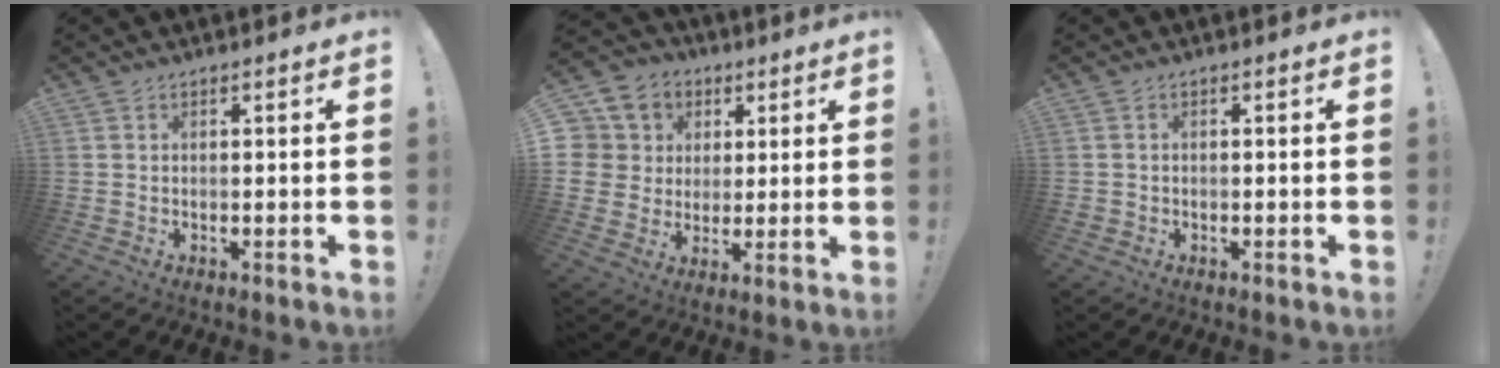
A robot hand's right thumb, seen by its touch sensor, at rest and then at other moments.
{"total": 9.3, "force": [2.4, 8.6, 2.5], "torque": [-0.051, -0.011, 0.053]}
{"total": 1.0, "force": [-0.4, 0.9, 0.3], "torque": [-0.004, 0.004, -0.007]}